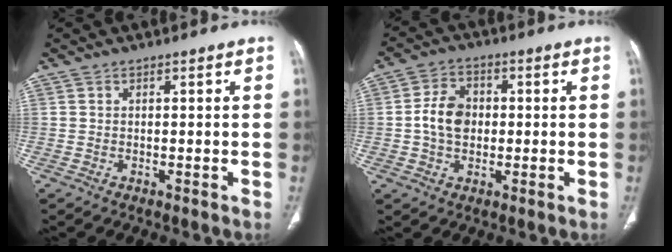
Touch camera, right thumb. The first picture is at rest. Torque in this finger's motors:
{"motor_torque": [0.99, 0.96, 0.69, -0.24, 0.05]}